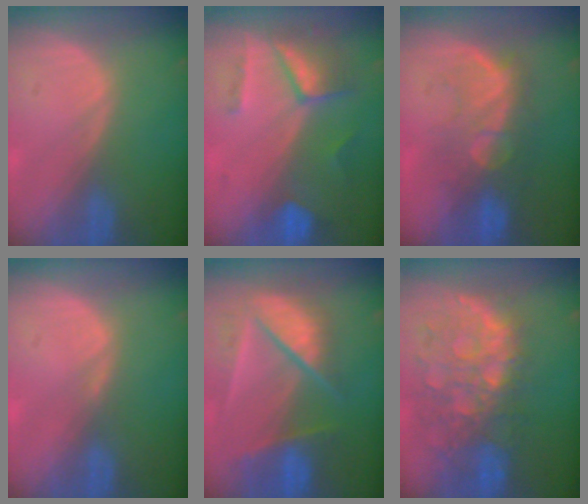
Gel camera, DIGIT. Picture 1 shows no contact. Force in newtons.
{"total": 7.3, "press": 6.5, "slide": 3.4}
{"total": 8.8, "press": 8.2, "slide": 3.2}
{"total": 0.7, "press": 0.7, "slide": 0.2}
{"total": 9.8, "press": 8.2, "slide": 5.3}
{"total": 11.2, "press": 9.7, "slide": 5.5}